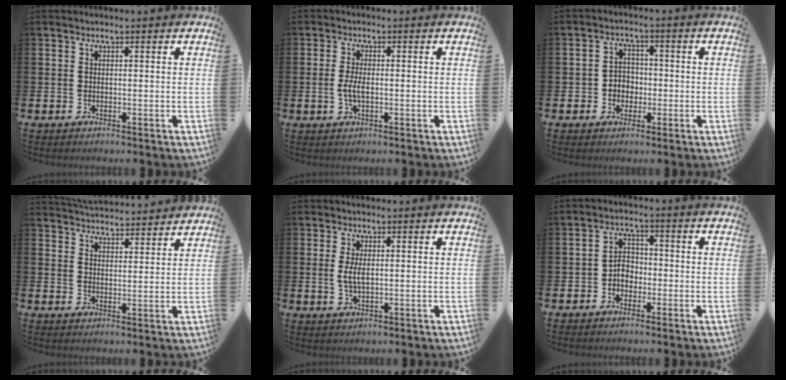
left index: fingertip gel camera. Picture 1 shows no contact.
{"total": 2.8, "force": [-0.3, 1.1, 2.5], "torque": [-0.052, -0.002, -0.010]}
{"total": 3.1, "force": [-0.7, 2.8, 1.0], "torque": [-0.019, 0.003, -0.021]}
{"total": 4.5, "force": [4.5, 0.4, -0.1], "torque": [-0.010, -0.032, 0.080]}
{"total": 2.9, "force": [0.5, 1.2, 2.6], "torque": [-0.051, 0.004, 0.006]}
{"total": 3.0, "force": [-1.4, 2.2, 1.5], "torque": [-0.030, 0.008, -0.031]}